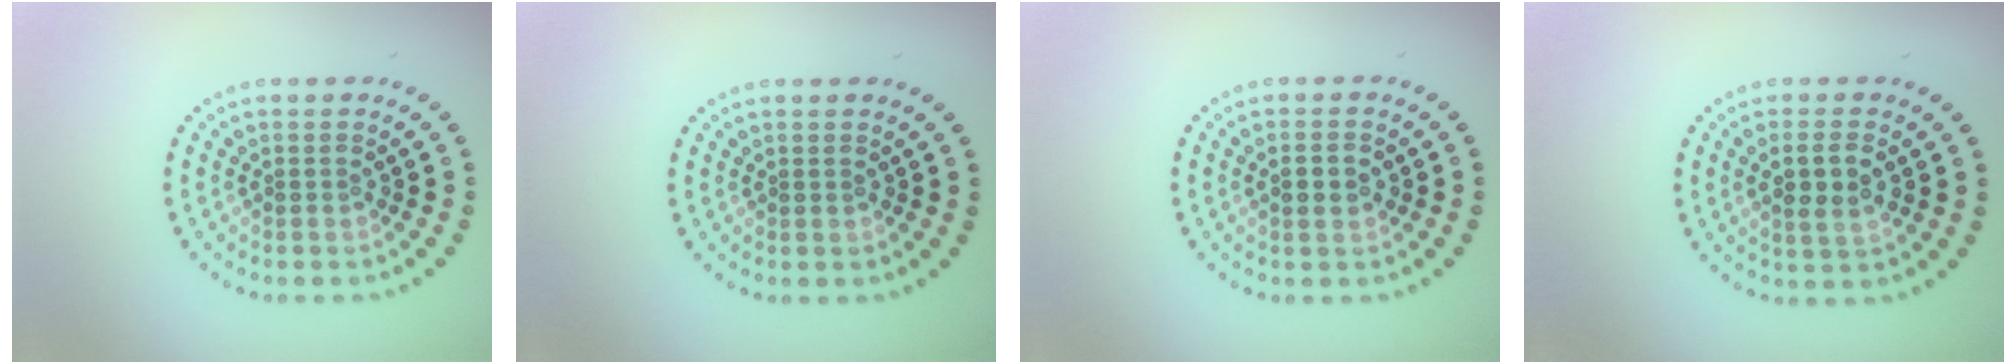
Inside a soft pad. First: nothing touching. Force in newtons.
{"total": 0.0}
{"total": 1.9, "press": 1.9, "slide": 0.2}
{"total": 2.9, "press": 2.8, "slide": 0.7}